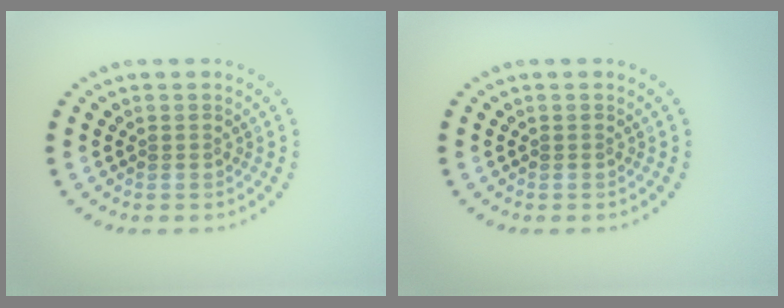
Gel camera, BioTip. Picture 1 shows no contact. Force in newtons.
{"total": 0.0}